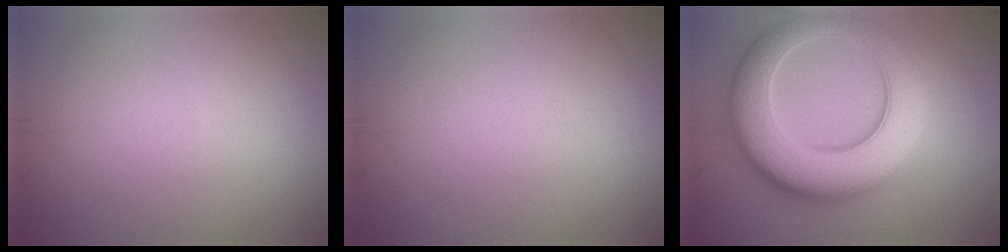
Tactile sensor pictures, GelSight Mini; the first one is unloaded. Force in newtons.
{"total": 0.0}
{"total": 10.5, "press": 10.5, "slide": 0.2}